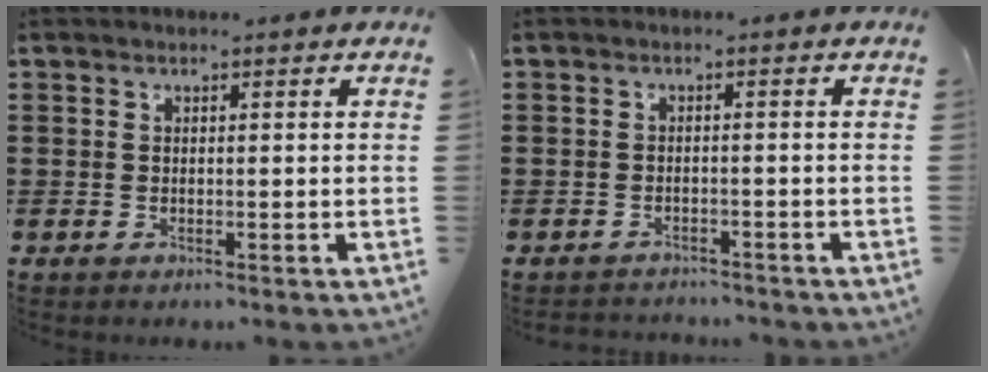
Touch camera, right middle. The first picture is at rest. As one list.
[{"total": 1.9, "force": [-1.8, 0.4, -0.4], "torque": [0.001, 0.003, -0.042]}]